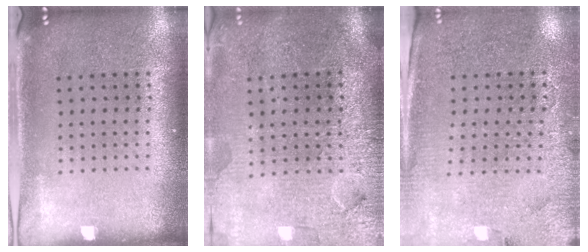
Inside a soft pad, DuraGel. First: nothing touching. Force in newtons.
{"total": 3.6, "press": 3.4, "slide": 1.3}
{"total": 3.0, "press": 2.8, "slide": 1.0}